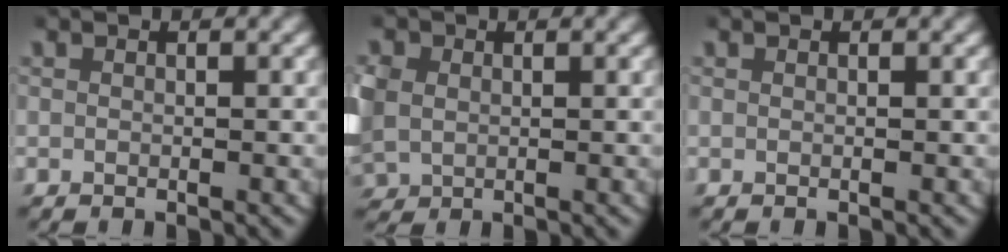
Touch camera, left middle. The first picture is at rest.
{"total": 3.9, "force": [-0.1, 3.4, 1.9], "torque": [-0.064, -0.013, 0.004]}
{"total": 0.0}